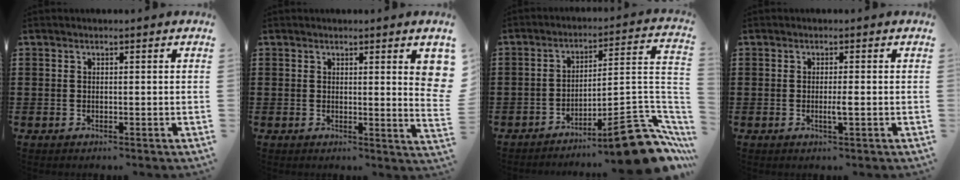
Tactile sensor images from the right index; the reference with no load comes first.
{"total": 3.7, "force": [1.3, 0.3, 3.4], "torque": [-0.050, -0.008, 0.019]}
{"total": 13.4, "force": [-9.9, 2.5, 8.6], "torque": [-0.096, 0.035, -0.172]}
{"total": 1.7, "force": [-0.4, 0.0, 1.7], "torque": [-0.030, -0.003, -0.008]}